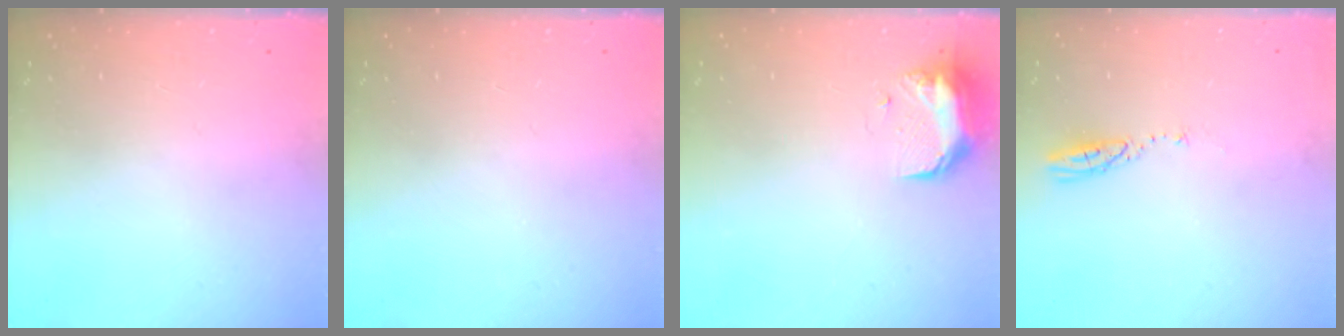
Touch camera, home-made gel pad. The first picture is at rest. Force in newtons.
{"total": 0.0}
{"total": 11.4, "press": 9.6, "slide": 6.1}
{"total": 3.5, "press": 3.5, "slide": 0.3}